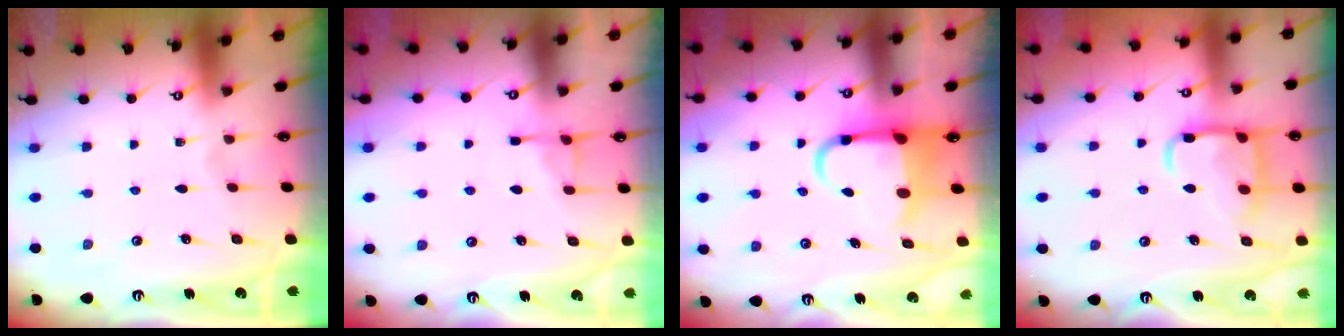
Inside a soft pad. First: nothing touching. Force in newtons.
{"total": 4.5, "press": 4.4, "slide": 0.8}
{"total": 6.5, "press": 6.3, "slide": 1.4}
{"total": 14.4, "press": 14.4, "slide": 1.2}